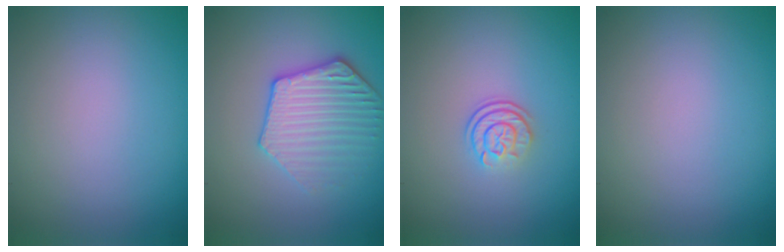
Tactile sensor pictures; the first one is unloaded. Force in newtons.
{"total": 3.6, "press": 3.5, "slide": 0.6}
{"total": 2.4, "press": 1.8, "slide": 1.6}
{"total": 0.0}